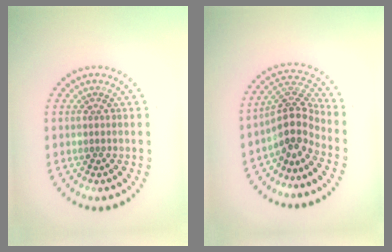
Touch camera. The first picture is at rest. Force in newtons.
{"total": 3.8, "press": 2.7, "slide": 2.7}